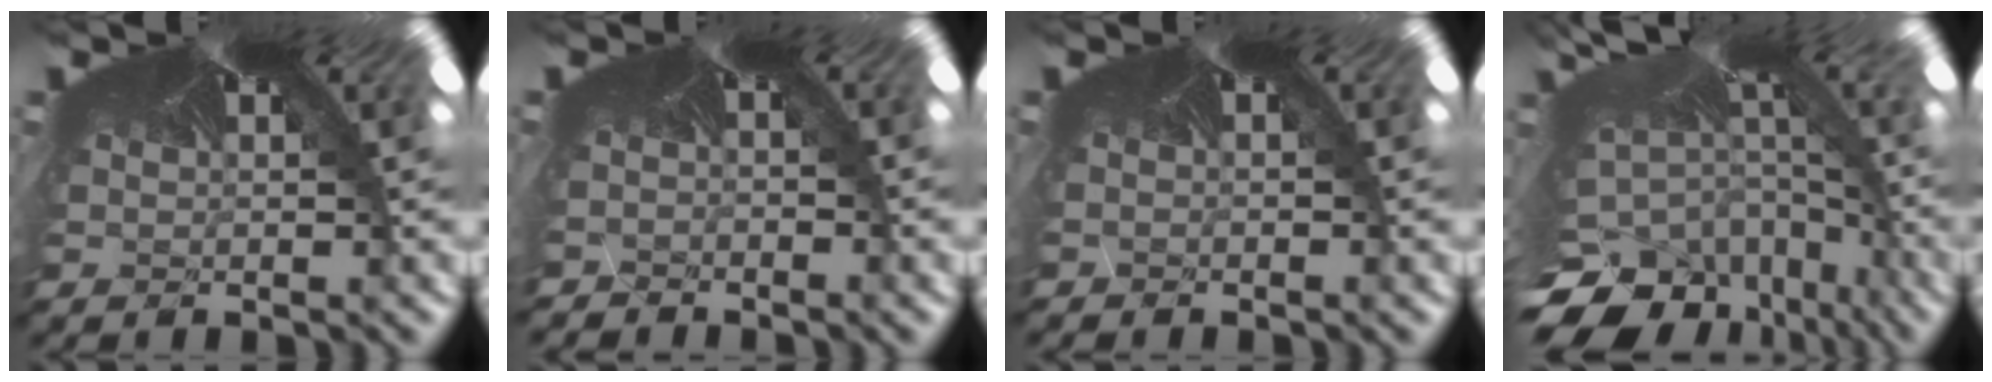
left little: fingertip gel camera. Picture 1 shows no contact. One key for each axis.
{"total": 3.0, "fx": -2.9, "fy": 1.0, "fz": 0.1, "tx": -0.006, "ty": -0.039, "tz": -0.028}
{"total": 0.7, "fx": -0.5, "fy": -0.1, "fz": -0.4, "tx": 0.009, "ty": -0.008, "tz": -0.007}
{"total": 9.4, "fx": -8.8, "fy": 3.2, "fz": -0.9, "tx": -0.017, "ty": -0.099, "tz": -0.097}